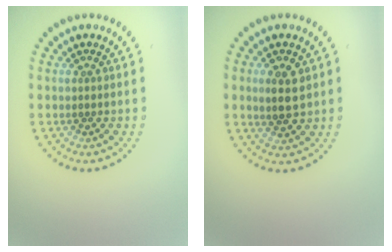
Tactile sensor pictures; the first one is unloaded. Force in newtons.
{"total": 2.8, "press": 2.8, "slide": 0.4}